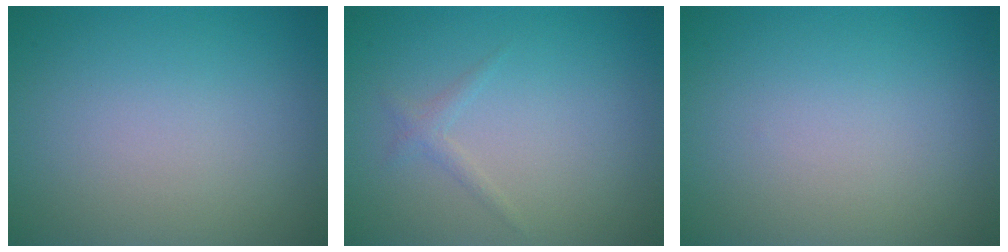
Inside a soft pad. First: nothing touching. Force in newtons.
{"total": 0.9, "press": 0.9, "slide": 0.1}
{"total": 0.0}